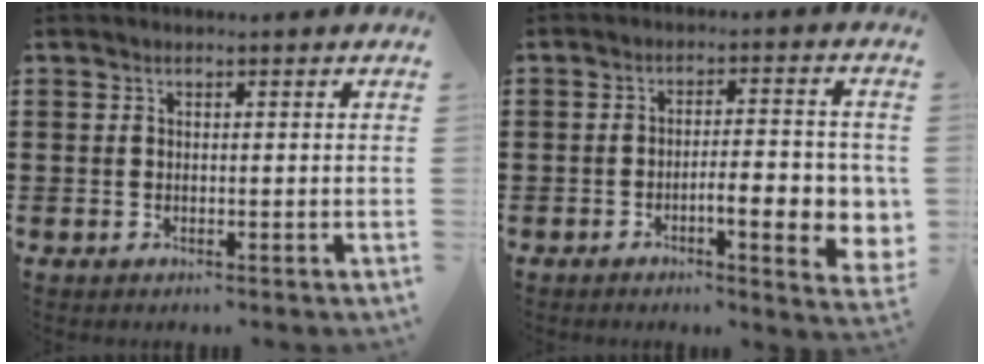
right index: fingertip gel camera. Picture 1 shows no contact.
{"total": 7.4, "force": [-2.0, 2.0, 6.8], "torque": [-0.096, -0.005, -0.033]}